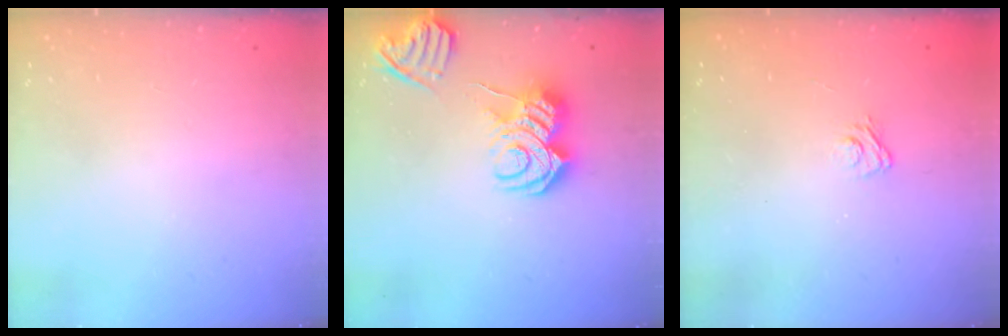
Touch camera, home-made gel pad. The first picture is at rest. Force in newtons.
{"total": 11.2, "press": 11.2, "slide": 1.3}
{"total": 2.9, "press": 2.6, "slide": 1.2}